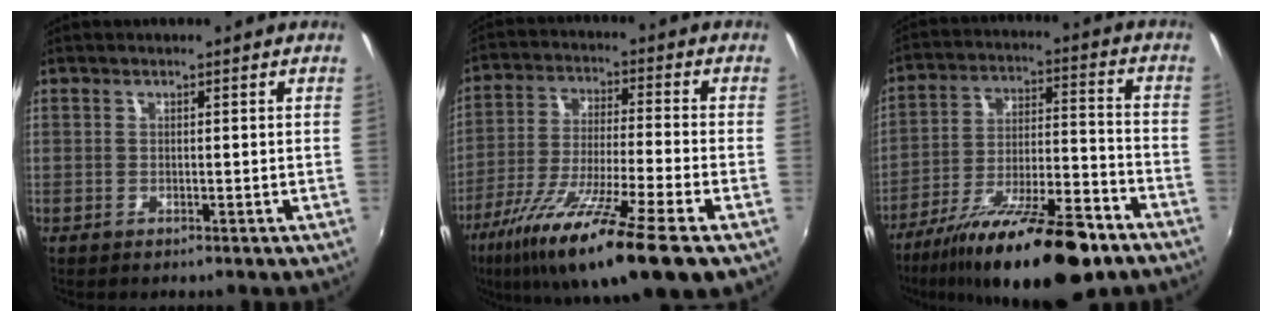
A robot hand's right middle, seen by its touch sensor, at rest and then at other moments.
{"total": 19.0, "force": [-11.7, 1.1, 15.0], "torque": [-0.283, -0.050, -0.206]}
{"total": 23.5, "force": [-16.7, 5.9, 15.4], "torque": [-0.271, -0.039, -0.260]}